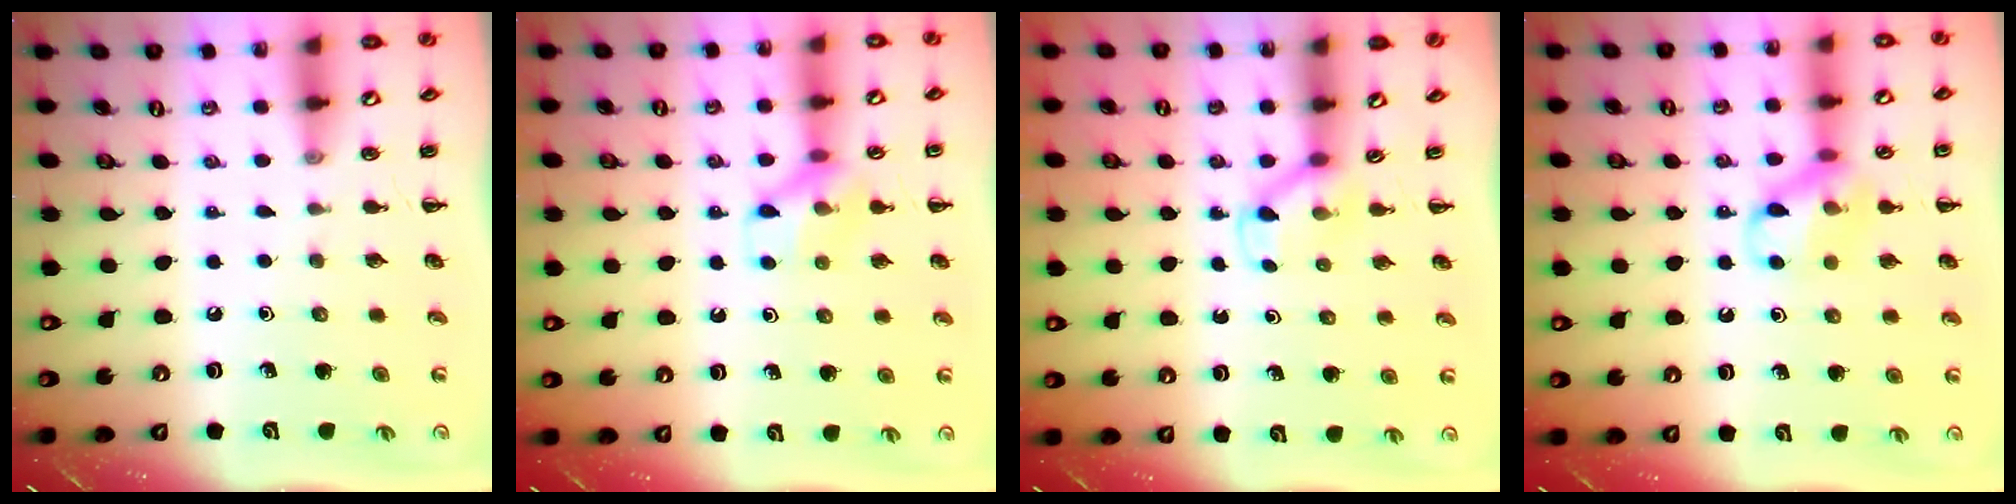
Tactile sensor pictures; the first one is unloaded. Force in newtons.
{"total": 10.2, "press": 10.2, "slide": 0.7}
{"total": 4.0, "press": 3.8, "slide": 1.2}
{"total": 12.2, "press": 12.1, "slide": 1.5}